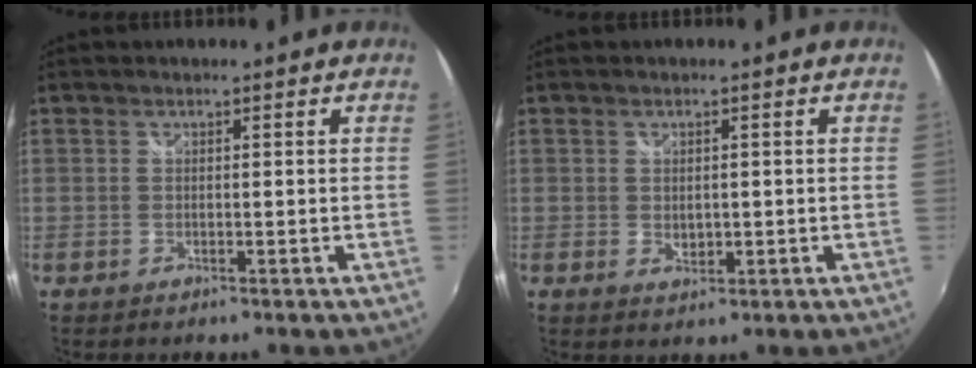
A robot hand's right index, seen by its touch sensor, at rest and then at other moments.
{"total": 2.2, "force": [0.0, 1.7, 1.4], "torque": [-0.021, -0.003, 0.003]}